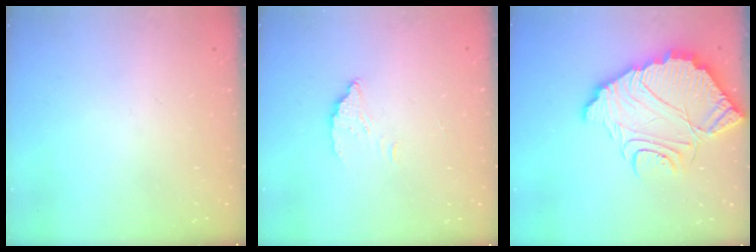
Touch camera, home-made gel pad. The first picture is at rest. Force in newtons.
{"total": 3.6, "press": 3.5, "slide": 0.4}
{"total": 15.3, "press": 15.3, "slide": 1.4}